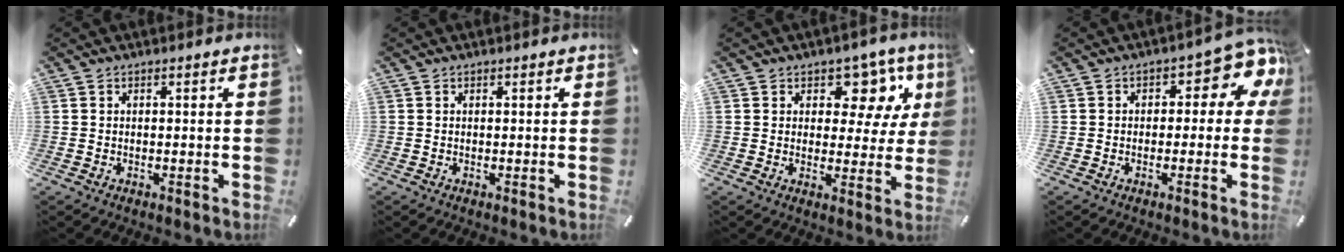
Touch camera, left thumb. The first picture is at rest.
{"total": 0.0}
{"total": 12.3, "force": [6.1, 7.8, 7.3], "torque": [-0.083, -0.035, 0.103]}
{"total": 8.7, "force": [3.0, 4.6, 6.7], "torque": [-0.083, -0.020, 0.046]}